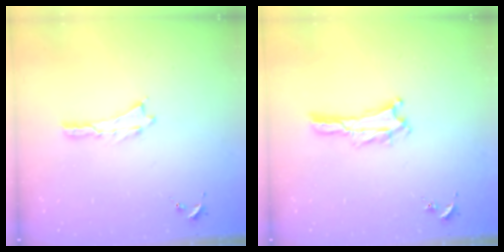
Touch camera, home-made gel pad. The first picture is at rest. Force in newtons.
{"total": 1.3, "press": 1.3, "slide": 0.4}